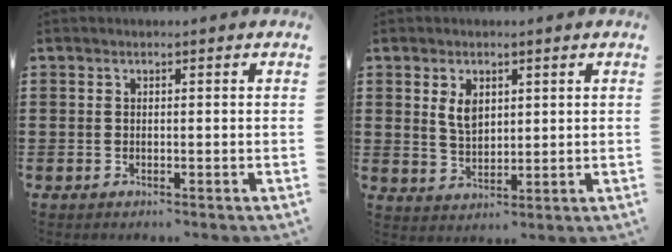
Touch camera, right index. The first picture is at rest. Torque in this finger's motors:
{"motor_torque": [0.15, 0.01, 0.14, 0.04]}